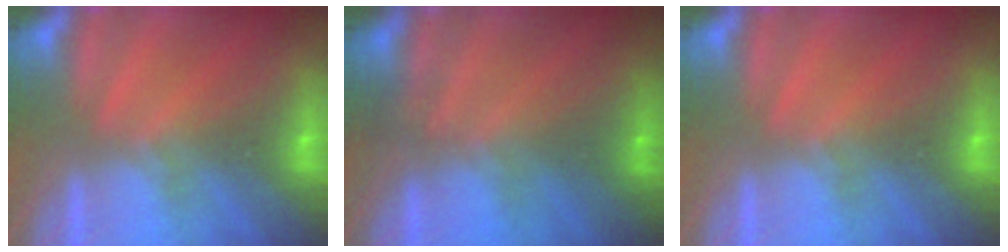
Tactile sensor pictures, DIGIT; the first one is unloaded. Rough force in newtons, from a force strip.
{"total": 1.2}
{"total": 0.0}